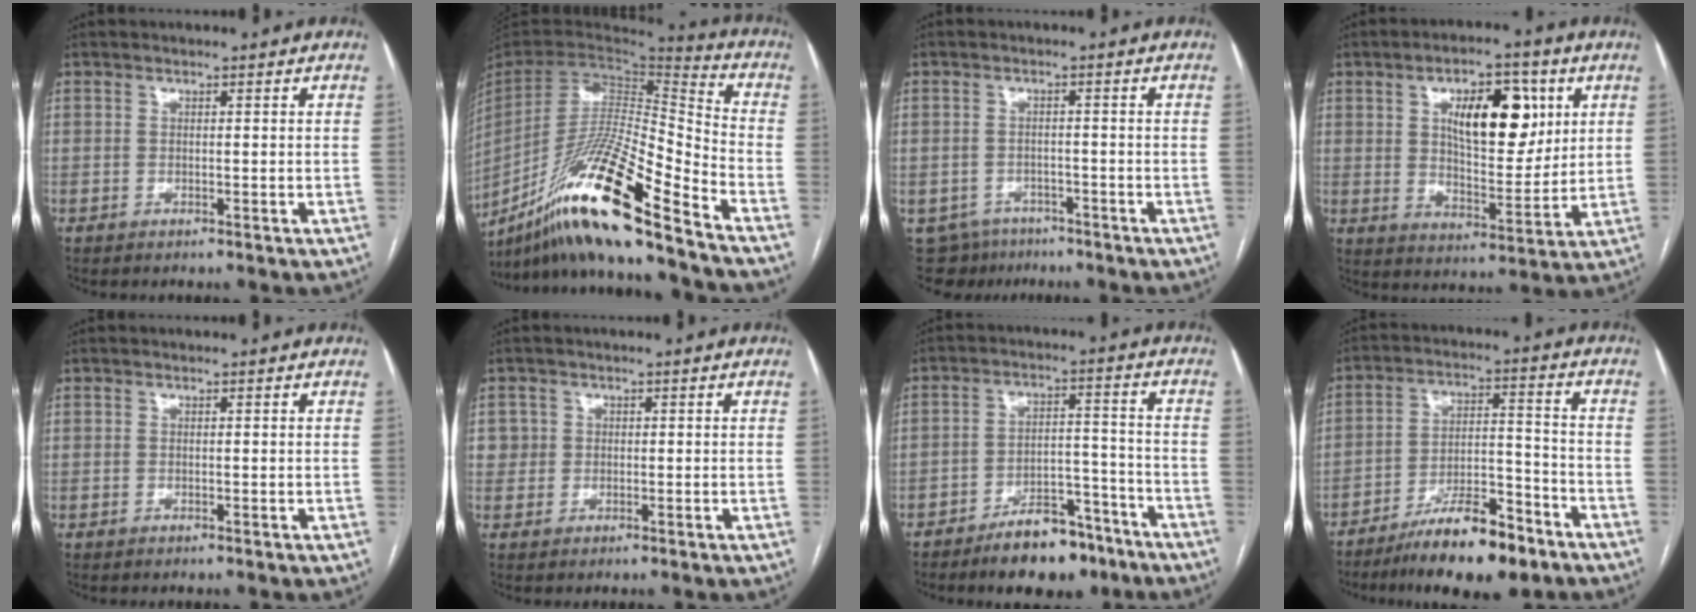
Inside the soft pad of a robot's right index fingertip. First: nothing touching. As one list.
[{"total": 23.0, "force": [-16.5, 0.2, 16.1], "torque": [-0.315, -0.038, -0.306]}, {"total": 5.5, "force": [-3.7, 4.1, 0.0], "torque": [0.005, 0.012, -0.051]}, {"total": 13.4, "force": [4.7, 5.7, 11.1], "torque": [-0.172, 0.011, 0.081]}, {"total": 0.0}, {"total": 2.4, "force": [0.5, 2.4, -0.1], "torque": [0.020, 0.007, 0.004]}, {"total": 10.1, "force": [-7.4, 4.2, 5.4], "torque": [-0.075, 0.017, -0.117]}, {"total": 13.1, "force": [-9.3, 3.3, 8.7], "torque": [-0.138, 0.011, -0.154]}]